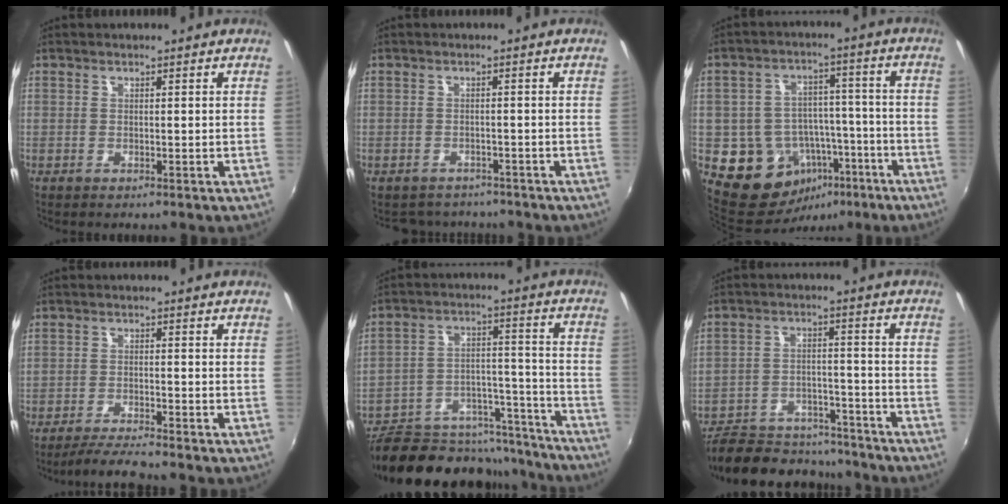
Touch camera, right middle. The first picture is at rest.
{"total": 5.5, "force": [-4.9, 2.3, 0.9], "torque": [-0.025, -0.006, -0.069]}
{"total": 13.3, "force": [-6.2, 10.6, 5.1], "torque": [-0.109, 0.035, -0.062]}
{"total": 6.0, "force": [-5.5, -0.4, 2.3], "torque": [-0.066, -0.012, -0.097]}
{"total": 24.6, "force": [-20.8, 9.8, 9.0], "torque": [-0.170, 0.036, -0.271]}
{"total": 18.5, "force": [-16.0, 6.6, 6.4], "torque": [-0.141, 0.011, -0.224]}